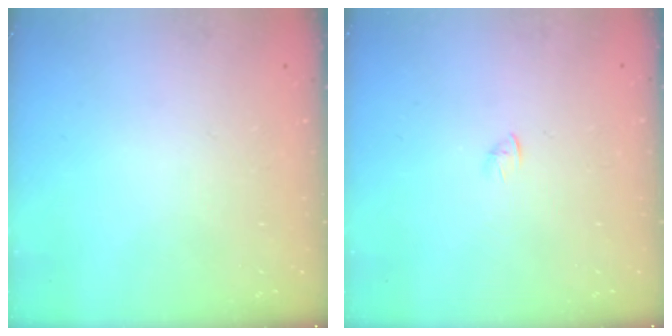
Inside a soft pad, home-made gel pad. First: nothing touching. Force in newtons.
{"total": 1.4, "press": 1.3, "slide": 0.4}